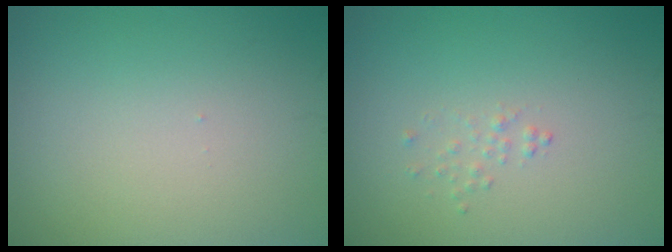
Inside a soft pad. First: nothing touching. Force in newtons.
{"total": 0.7, "press": 0.7, "slide": 0.1}